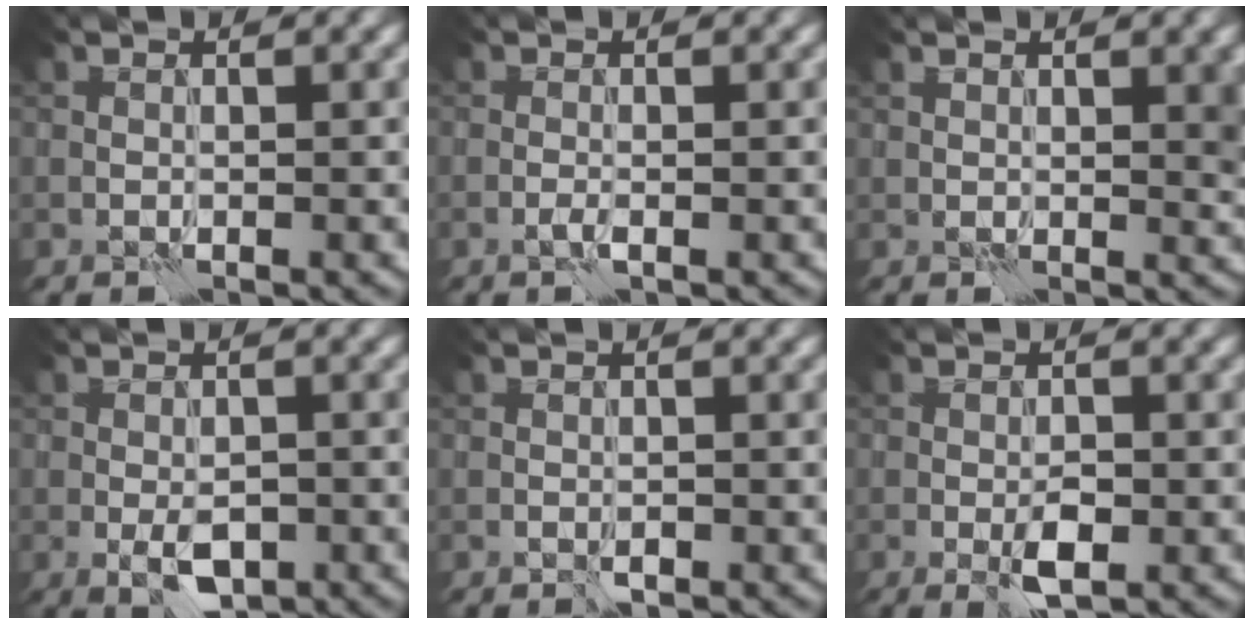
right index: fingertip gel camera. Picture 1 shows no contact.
{"total": 0.8, "force": [-0.4, 0.1, 0.7], "torque": [-0.016, 0.001, -0.009]}
{"total": 2.1, "force": [0.8, 0.9, 1.7], "torque": [-0.025, 0.000, 0.015]}
{"total": 3.6, "force": [-1.4, 1.9, 2.8], "torque": [-0.045, -0.002, -0.022]}
{"total": 0.7, "force": [-0.4, 0.5, 0.4], "torque": [-0.004, 0.000, -0.006]}
{"total": 2.6, "force": [-0.9, 1.0, 2.2], "torque": [-0.039, 0.000, -0.016]}